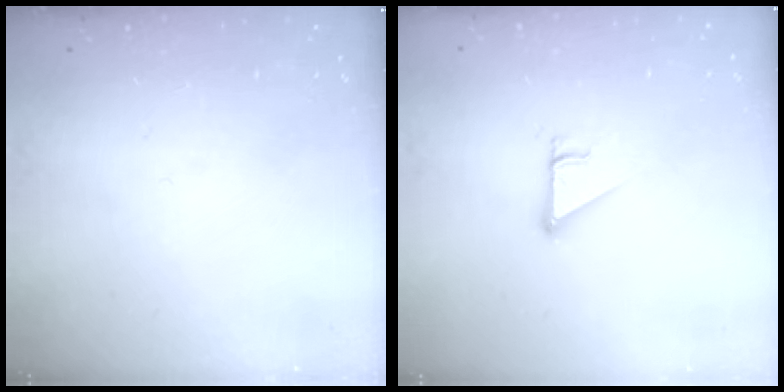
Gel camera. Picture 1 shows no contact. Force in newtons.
{"total": 2.5, "press": 2.5, "slide": 0.2}